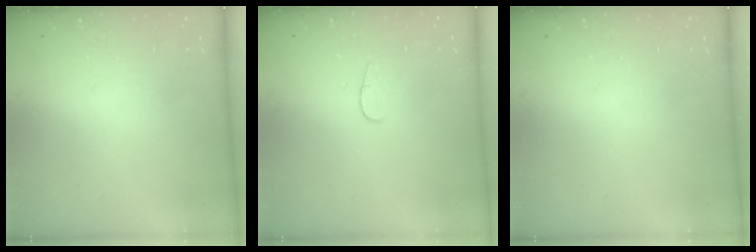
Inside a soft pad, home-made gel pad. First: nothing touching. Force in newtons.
{"total": 3.6, "press": 3.6, "slide": 0.4}
{"total": 0.0}